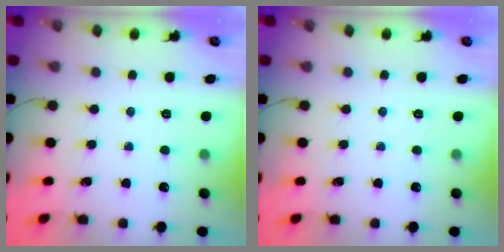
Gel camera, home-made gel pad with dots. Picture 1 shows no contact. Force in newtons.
{"total": 0.0}